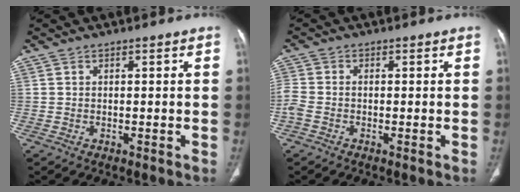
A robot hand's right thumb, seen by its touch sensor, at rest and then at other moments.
{"total": 3.4, "force": [-1.3, 2.2, 2.3], "torque": [-0.068, 0.004, -0.033]}